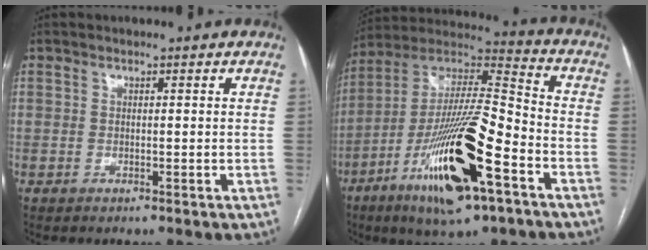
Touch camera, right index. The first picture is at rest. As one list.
[{"total": 22.6, "force": [-10.0, 3.9, 20.0], "torque": [-0.383, -0.026, -0.171]}]